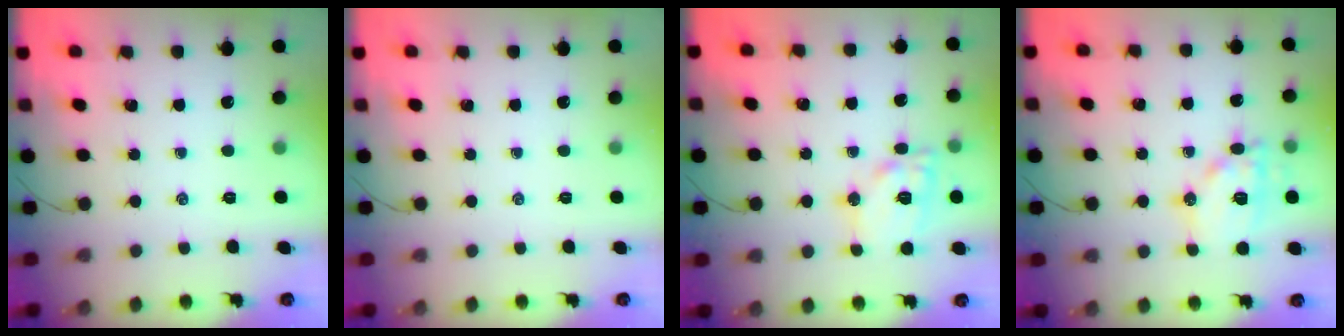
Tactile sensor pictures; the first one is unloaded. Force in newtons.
{"total": 0.0}
{"total": 13.6, "press": 13.5, "slide": 1.6}
{"total": 13.4, "press": 13.4, "slide": 1.5}